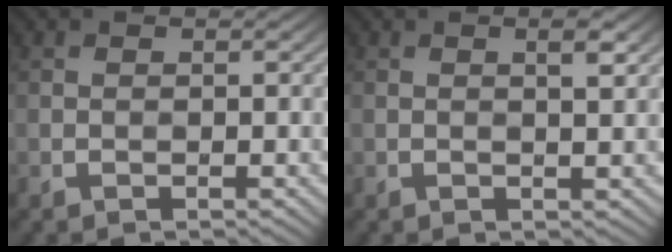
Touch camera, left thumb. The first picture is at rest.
{"total": 2.2, "force": [1.7, 0.0, 1.4], "torque": [-0.008, 0.009, 0.022]}